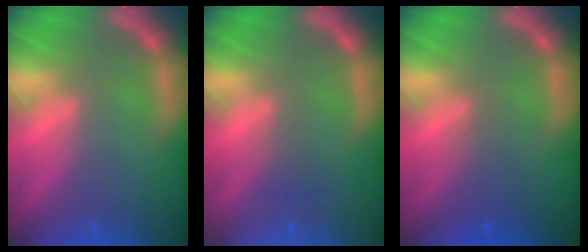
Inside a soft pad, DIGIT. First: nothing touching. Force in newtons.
{"total": 1.0}
{"total": 2.0}